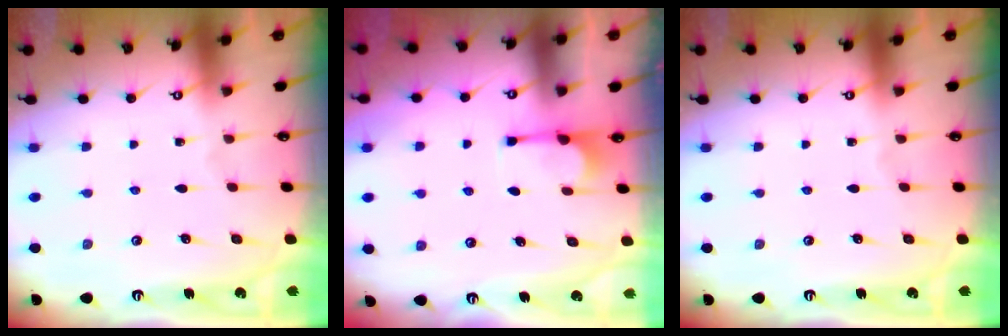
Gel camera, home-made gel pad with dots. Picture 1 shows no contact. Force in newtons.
{"total": 1.2, "press": 1.1, "slide": 0.5}
{"total": 0.0}